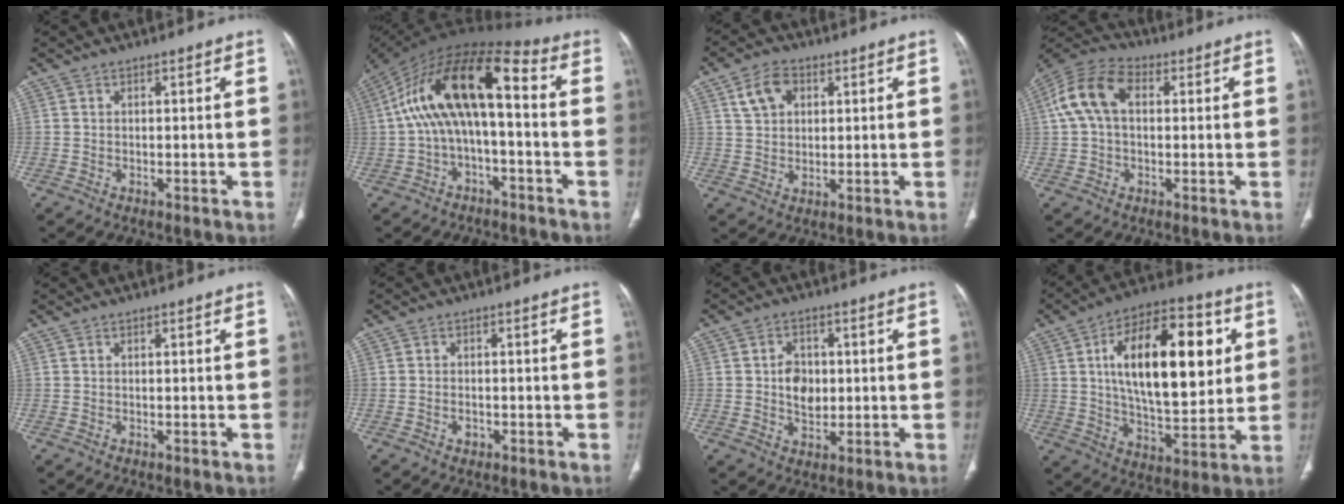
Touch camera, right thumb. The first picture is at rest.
{"total": 16.7, "force": [0.0, 7.2, 15.1], "torque": [-0.274, 0.066, -0.007]}
{"total": 6.5, "force": [2.8, 4.5, 3.8], "torque": [-0.054, -0.002, 0.051]}
{"total": 11.0, "force": [2.0, 7.1, 8.2], "torque": [-0.166, 0.035, 0.029]}
{"total": 0.0}
{"total": 1.6, "force": [-0.7, 1.2, 0.8], "torque": [-0.011, 0.006, -0.009]}
{"total": 5.9, "force": [0.3, 4.5, 3.8], "torque": [-0.040, -0.001, 0.008]}
{"total": 25.0, "force": [5.8, 11.8, 21.2], "torque": [-0.306, -0.008, 0.086]}